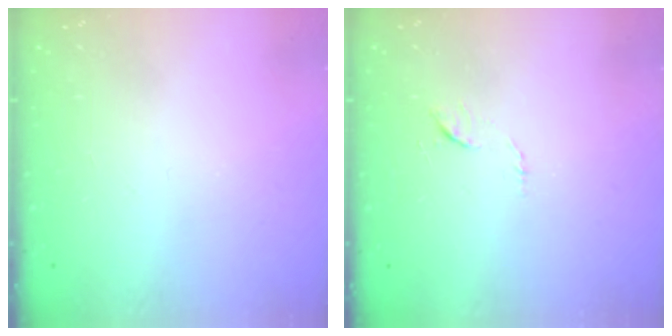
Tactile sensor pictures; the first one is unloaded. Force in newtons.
{"total": 4.6, "press": 4.5, "slide": 0.5}